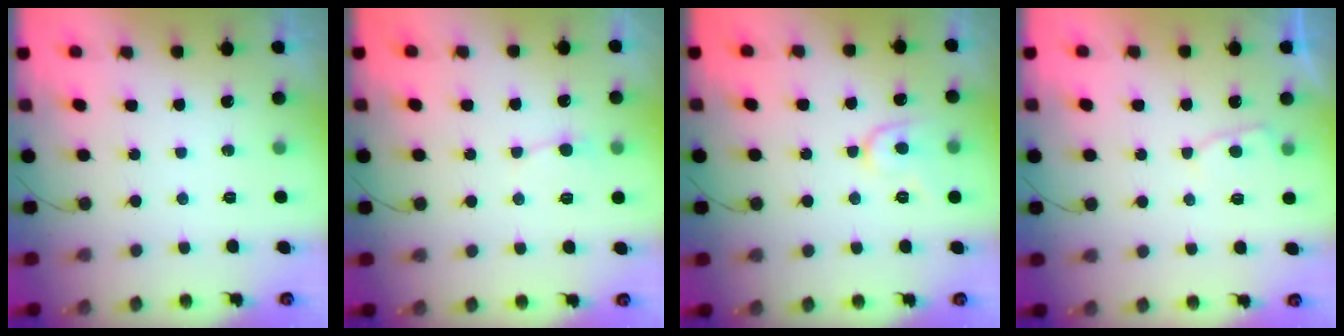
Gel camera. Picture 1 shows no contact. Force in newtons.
{"total": 3.5, "press": 3.5, "slide": 0.4}
{"total": 7.8, "press": 7.8, "slide": 0.8}
{"total": 3.4, "press": 3.4, "slide": 0.4}